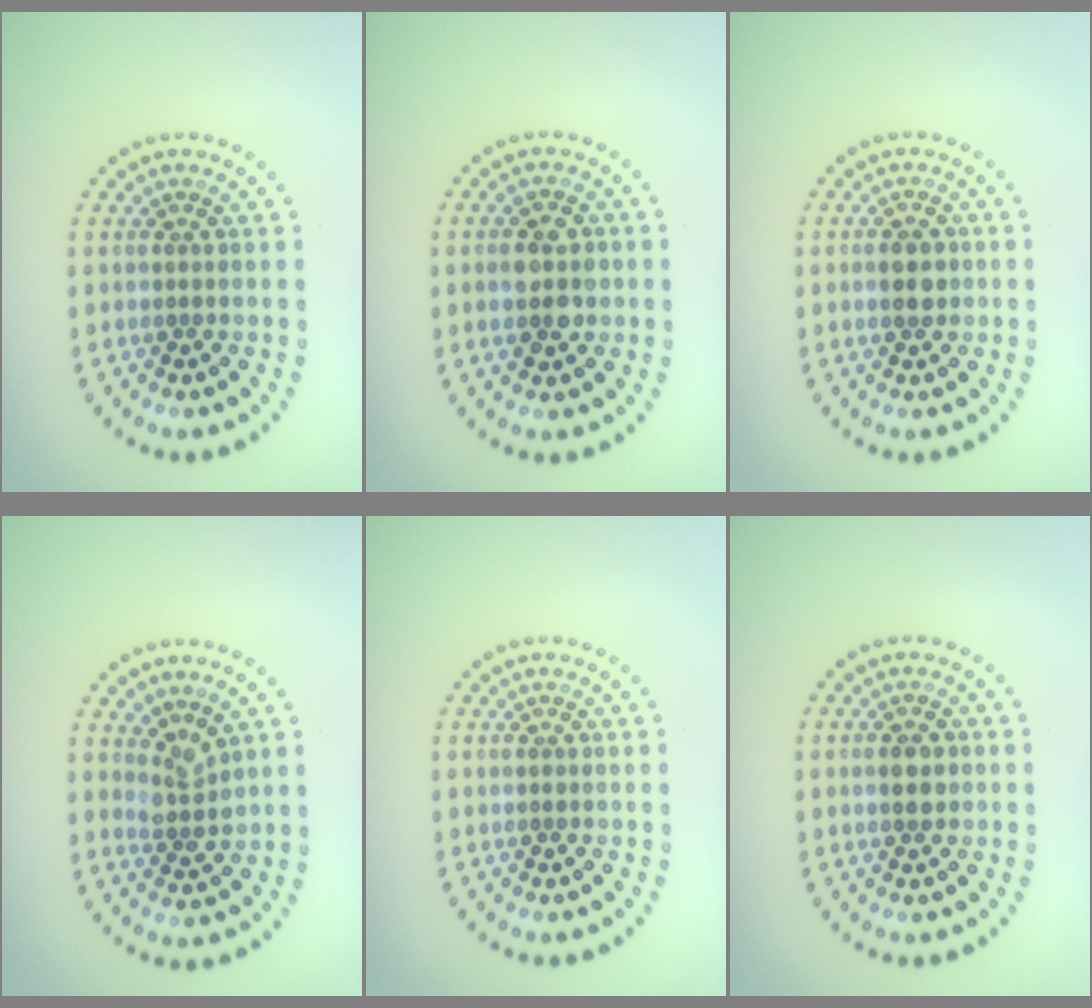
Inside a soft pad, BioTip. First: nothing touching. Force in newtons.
{"total": 3.9, "press": 3.9, "slide": 0.0}
{"total": 2.2, "press": 2.2, "slide": 0.1}
{"total": 2.1, "press": 1.7, "slide": 1.3}
{"total": 0.0}
{"total": 2.3, "press": 2.3, "slide": 0.0}